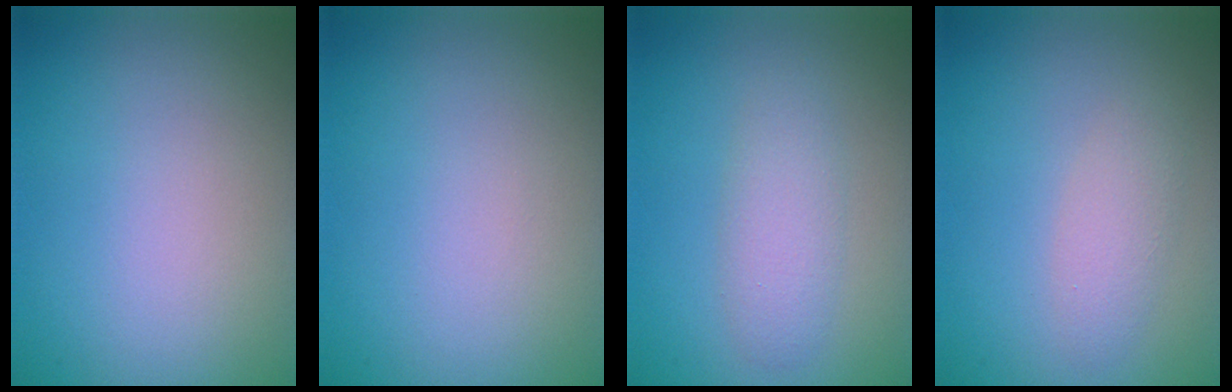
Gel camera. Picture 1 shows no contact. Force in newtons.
{"total": 0.0}
{"total": 2.4, "press": 2.4, "slide": 0.2}
{"total": 1.8, "press": 1.8, "slide": 0.0}